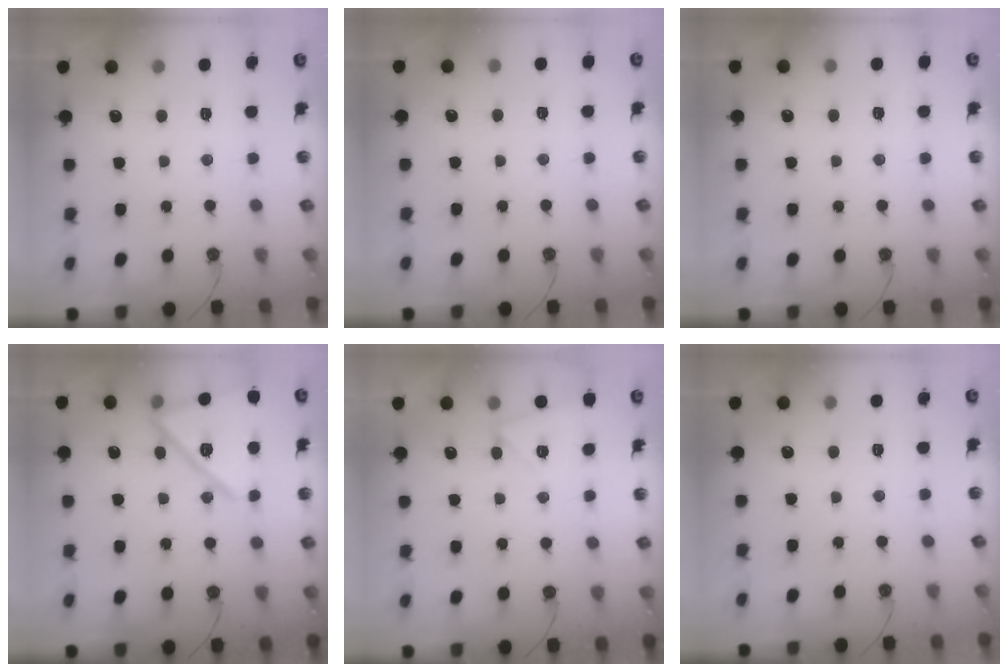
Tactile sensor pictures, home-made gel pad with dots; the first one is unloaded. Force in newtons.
{"total": 2.5, "press": 1.8, "slide": 1.7}
{"total": 3.4, "press": 2.9, "slide": 1.7}
{"total": 19.2, "press": 19.2, "slide": 0.5}
{"total": 5.5, "press": 4.8, "slide": 2.5}
{"total": 0.0}